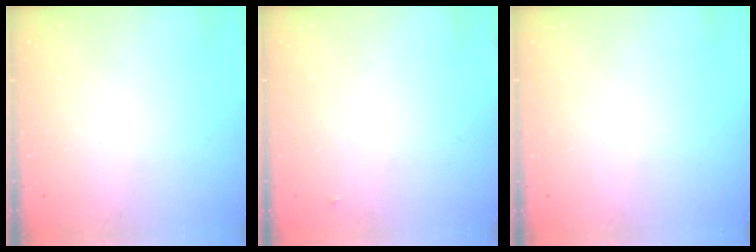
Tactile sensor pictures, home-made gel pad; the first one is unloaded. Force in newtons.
{"total": 2.8, "press": 2.8, "slide": 0.4}
{"total": 0.0}